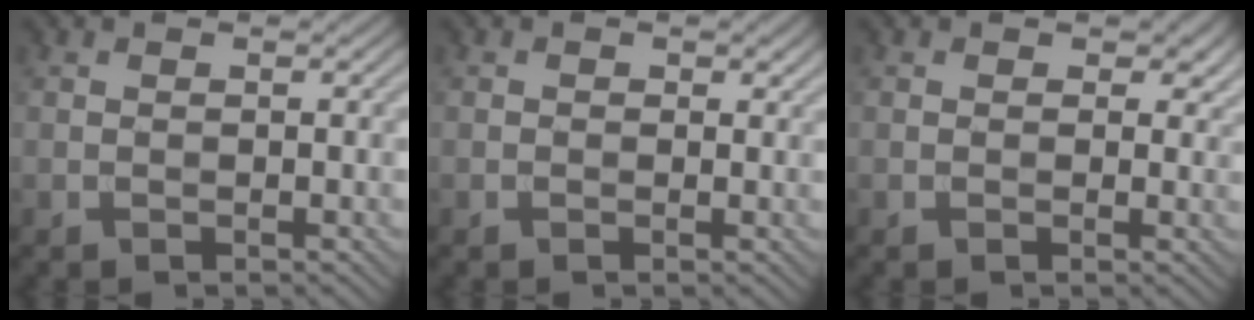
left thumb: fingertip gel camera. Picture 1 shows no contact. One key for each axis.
{"total": 0.8, "fx": 0.3, "fy": 0.6, "fz": 0.4, "tx": -0.004, "ty": -0.005, "tz": 0.002}
{"total": 2.1, "fx": 0.9, "fy": 1.5, "fz": 1.1, "tx": -0.022, "ty": -0.007, "tz": 0.009}